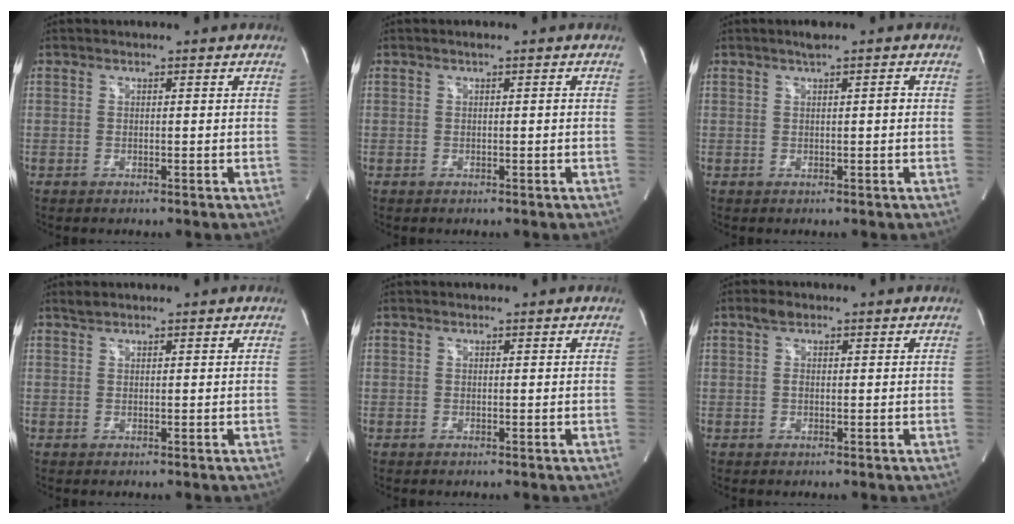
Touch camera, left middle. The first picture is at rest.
{"total": 0.6, "force": [0.2, 0.1, 0.6], "torque": [-0.013, 0.002, 0.003]}
{"total": 2.1, "force": [0.7, 0.3, 2.0], "torque": [-0.035, 0.010, 0.013]}
{"total": 0.9, "force": [0.9, 0.2, 0.2], "torque": [-0.012, 0.011, 0.023]}
{"total": 0.0}
{"total": 1.7, "force": [0.9, 0.9, 1.1], "torque": [-0.032, 0.011, 0.018]}